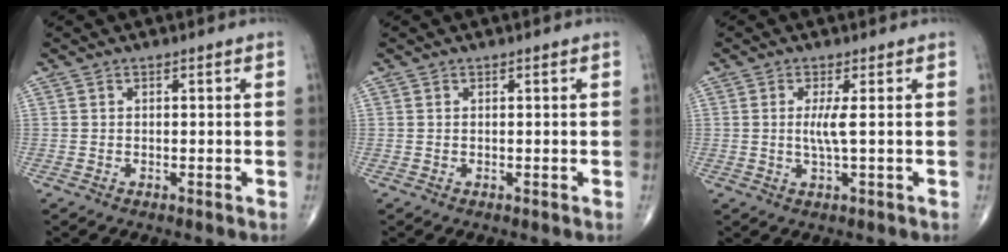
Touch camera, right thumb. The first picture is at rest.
{"total": 0.0}
{"total": 3.2, "force": [0.3, 0.0, 3.2], "torque": [-0.079, -0.010, 0.004]}